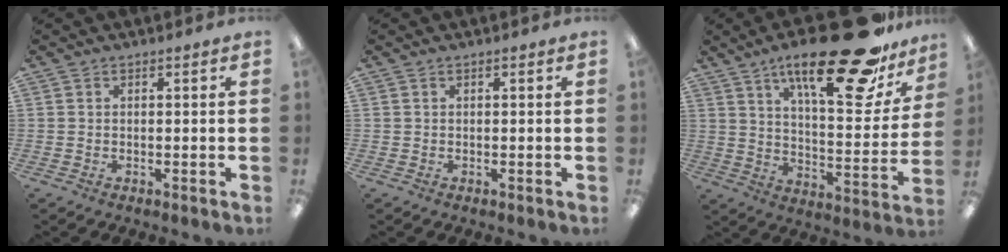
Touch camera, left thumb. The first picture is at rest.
{"total": 0.0}
{"total": 27.4, "force": [18.6, 8.0, 18.4], "torque": [-0.275, -0.109, 0.295]}